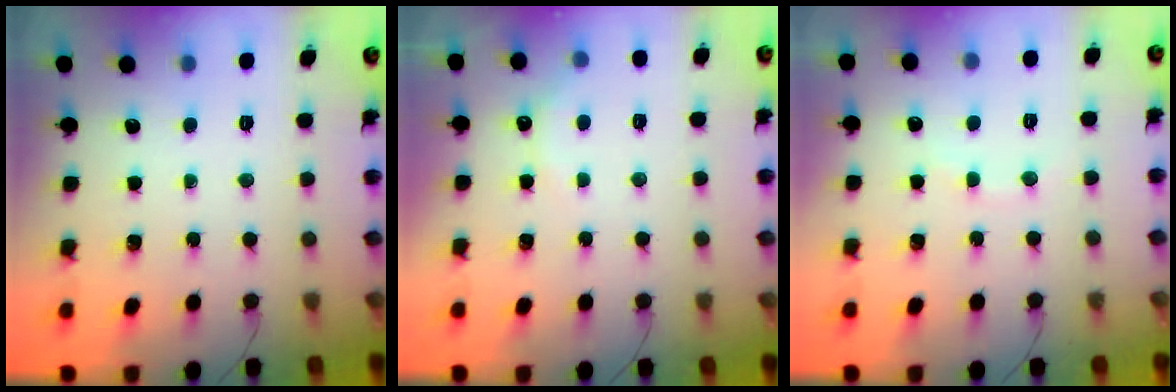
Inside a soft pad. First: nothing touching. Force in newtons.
{"total": 3.3, "press": 3.2, "slide": 0.8}
{"total": 5.0, "press": 4.8, "slide": 1.2}